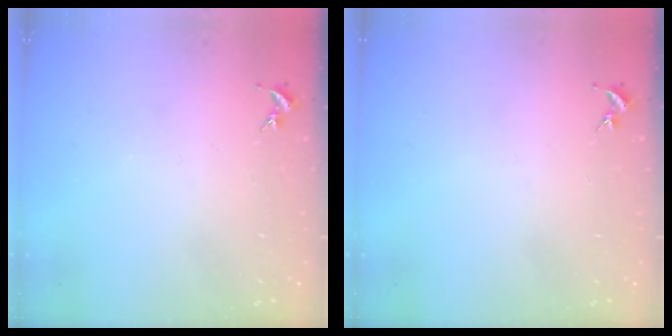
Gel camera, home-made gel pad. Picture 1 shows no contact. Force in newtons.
{"total": 0.0}